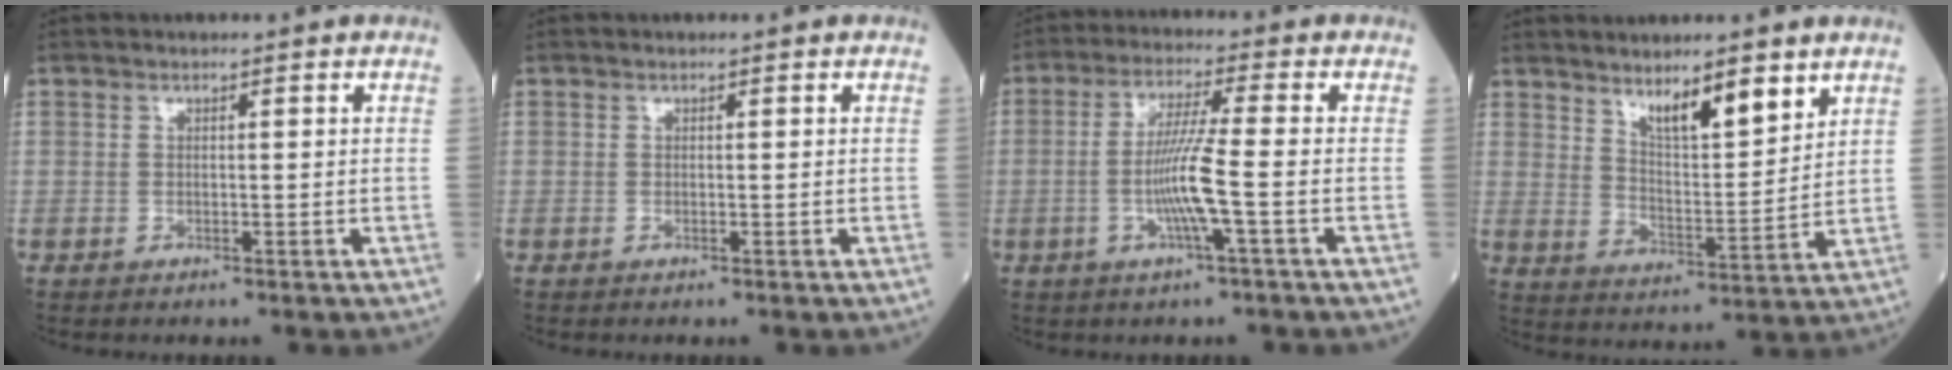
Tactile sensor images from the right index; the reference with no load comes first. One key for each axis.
{"total": 0.0}
{"total": 8.5, "fx": -2.1, "fy": -0.3, "fz": 8.2, "tx": -0.164, "ty": -0.004, "tz": -0.040}
{"total": 8.6, "fx": 6.0, "fy": 2.1, "fz": 5.8, "tx": -0.109, "ty": -0.006, "tz": 0.111}